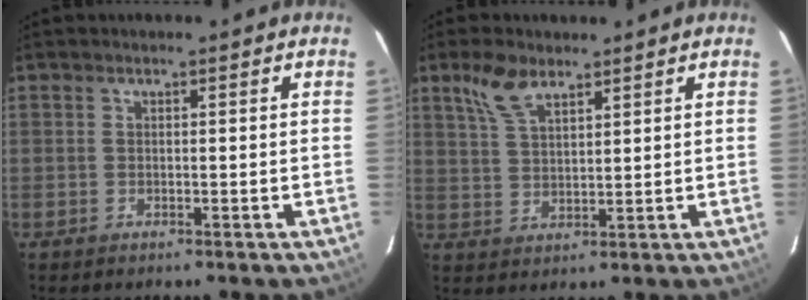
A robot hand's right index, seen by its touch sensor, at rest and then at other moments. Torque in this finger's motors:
{"motor_torque": [0.14, 0.14, 0.10, 0.07]}